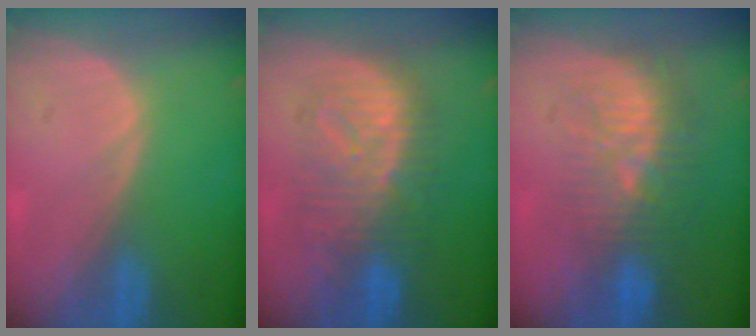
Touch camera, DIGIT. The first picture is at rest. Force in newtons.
{"total": 8.9, "press": 8.9, "slide": 0.3}
{"total": 9.6, "press": 8.9, "slide": 3.5}